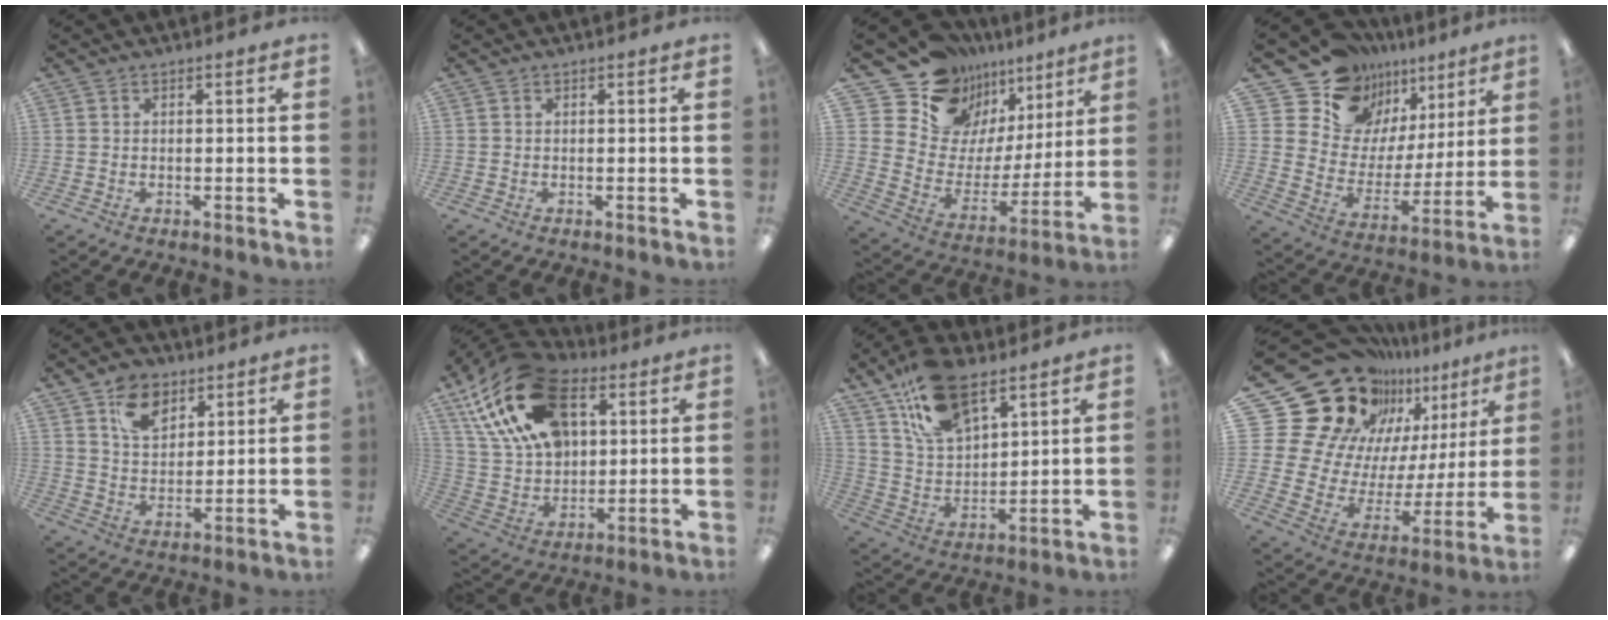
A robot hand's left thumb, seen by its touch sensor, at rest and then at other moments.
{"total": 0.0}
{"total": 14.0, "force": [11.2, 8.3, 1.2], "torque": [-0.059, -0.104, 0.213]}
{"total": 14.6, "force": [11.5, 8.8, 1.3], "torque": [-0.054, -0.106, 0.221]}
{"total": 9.6, "force": [6.0, 6.4, 3.9], "torque": [-0.058, -0.019, 0.109]}
{"total": 25.1, "force": [11.5, 15.5, 16.1], "torque": [-0.313, -0.034, 0.204]}
{"total": 17.5, "force": [11.2, 9.2, 9.7], "torque": [-0.182, -0.043, 0.207]}
{"total": 27.8, "force": [19.0, 16.9, 11.1], "torque": [-0.202, -0.155, 0.379]}